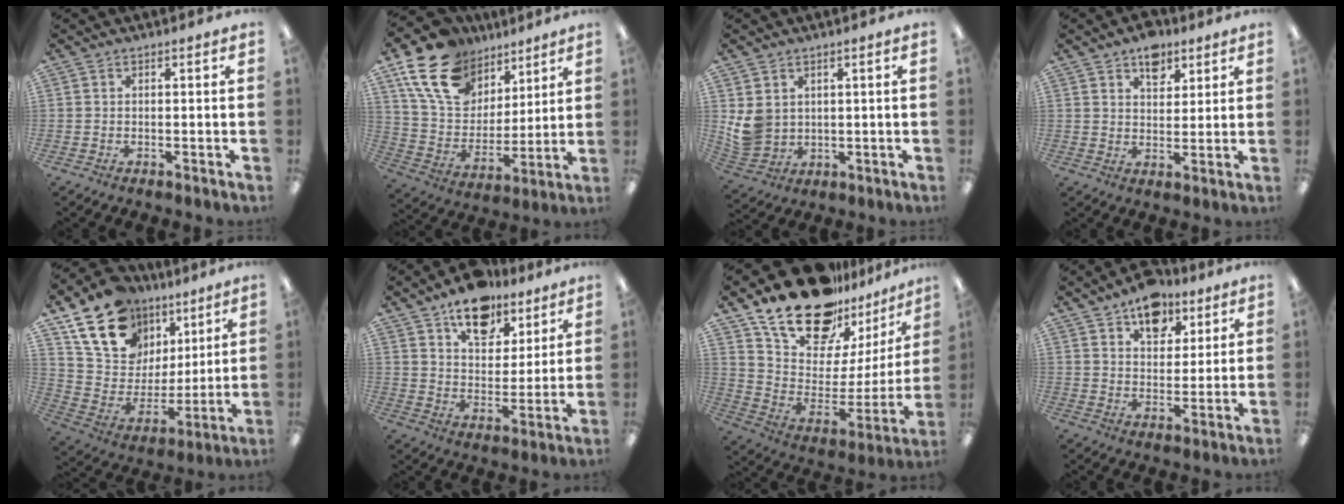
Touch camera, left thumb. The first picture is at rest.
{"total": 19.2, "force": [11.5, 12.7, 8.6], "torque": [-0.167, -0.046, 0.218]}
{"total": 6.3, "force": [2.1, 5.3, 2.6], "torque": [-0.056, -0.003, 0.046]}
{"total": 7.3, "force": [4.9, 4.5, 3.2], "torque": [-0.030, -0.020, 0.083]}
{"total": 20.1, "force": [12.6, 13.6, 7.9], "torque": [-0.158, -0.059, 0.240]}
{"total": 13.8, "force": [10.2, 7.5, 5.4], "torque": [-0.073, -0.060, 0.183]}
{"total": 22.8, "force": [17.7, 10.4, 10.0], "torque": [-0.185, -0.111, 0.324]}
{"total": 11.3, "force": [7.8, 6.7, 4.8], "torque": [-0.049, -0.042, 0.135]}